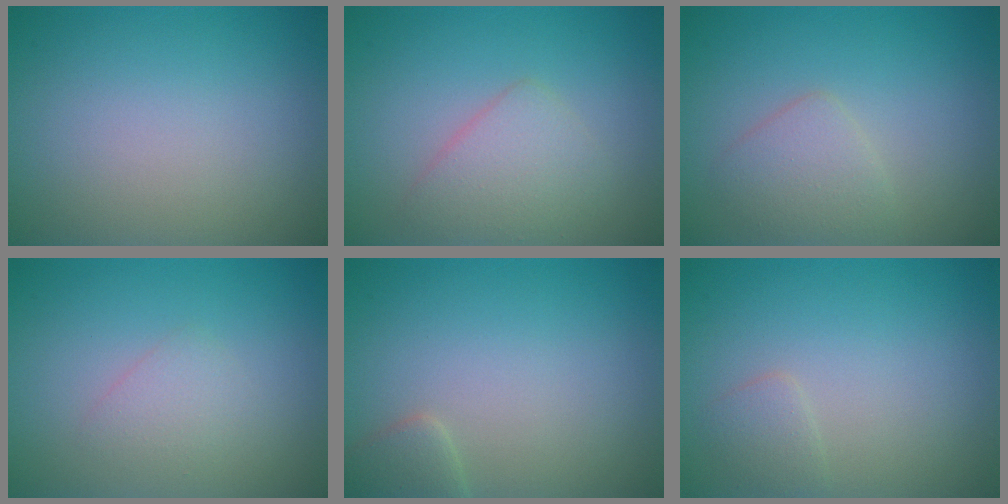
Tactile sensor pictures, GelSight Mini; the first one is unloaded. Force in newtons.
{"total": 2.8, "press": 2.8, "slide": 0.1}
{"total": 2.2, "press": 2.2, "slide": 0.2}
{"total": 1.4, "press": 1.4, "slide": 0.0}
{"total": 1.7, "press": 1.7, "slide": 0.1}
{"total": 1.2, "press": 1.2, "slide": 0.1}